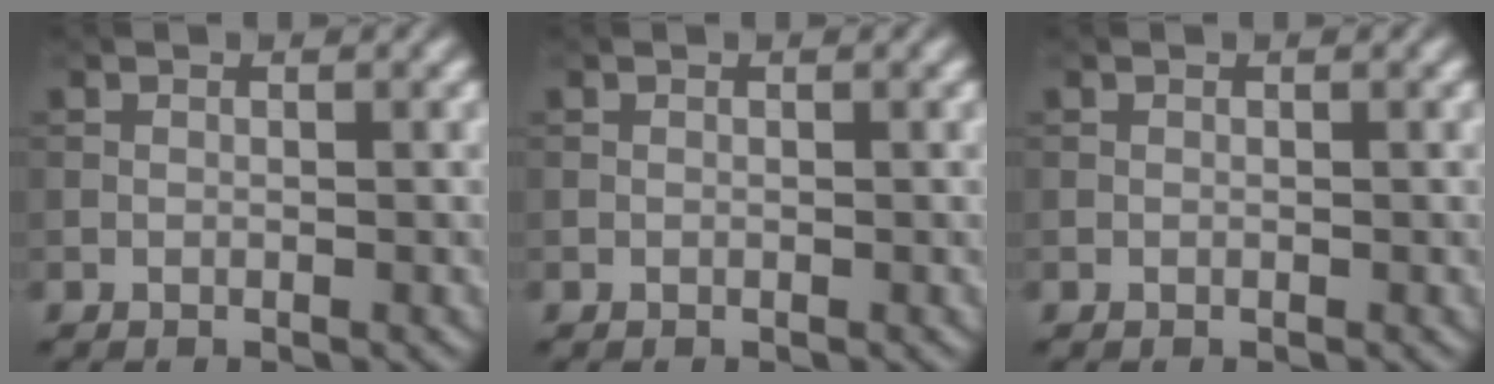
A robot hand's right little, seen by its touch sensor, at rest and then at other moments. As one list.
[{"total": 0.0}, {"total": 0.0}]